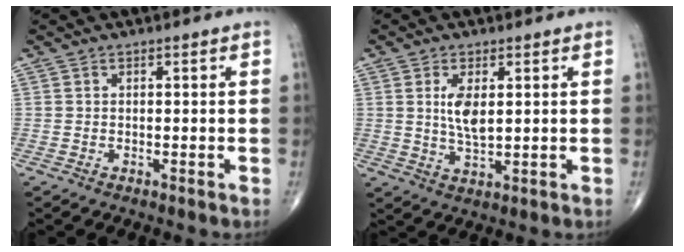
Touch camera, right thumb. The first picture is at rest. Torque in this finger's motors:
{"motor_torque": [1.28, 1.07, 1.07, -0.41, 0.09]}